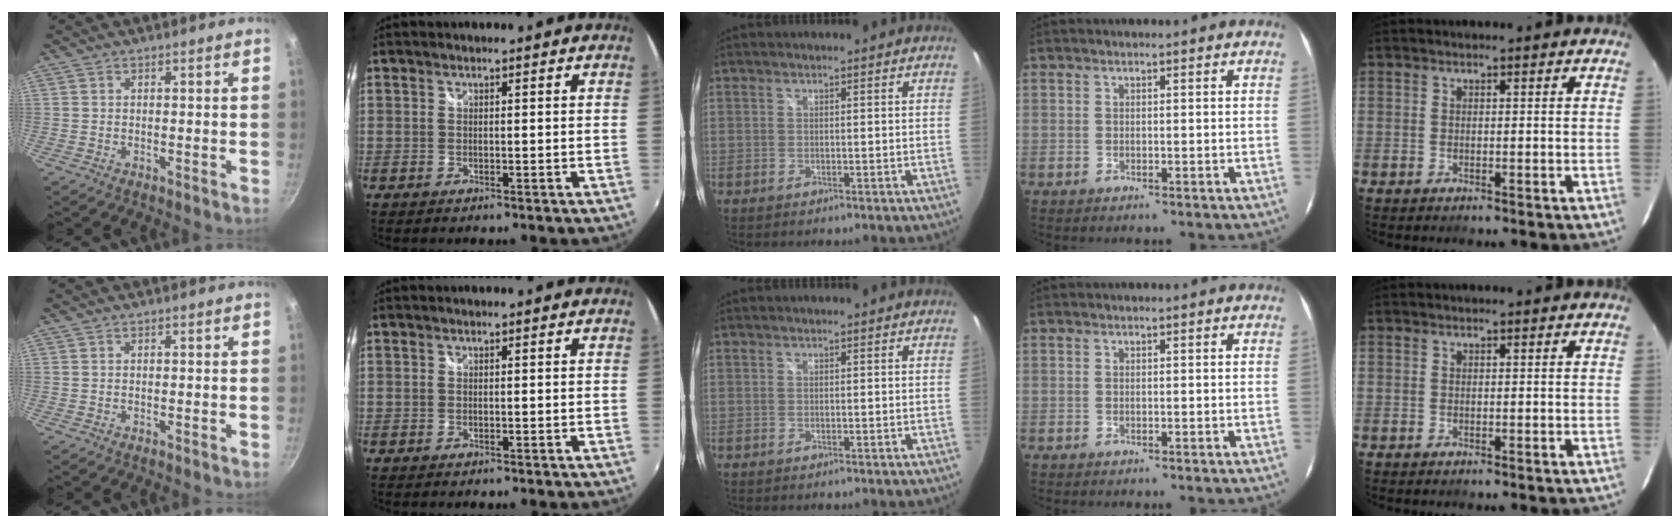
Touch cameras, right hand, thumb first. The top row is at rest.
{}